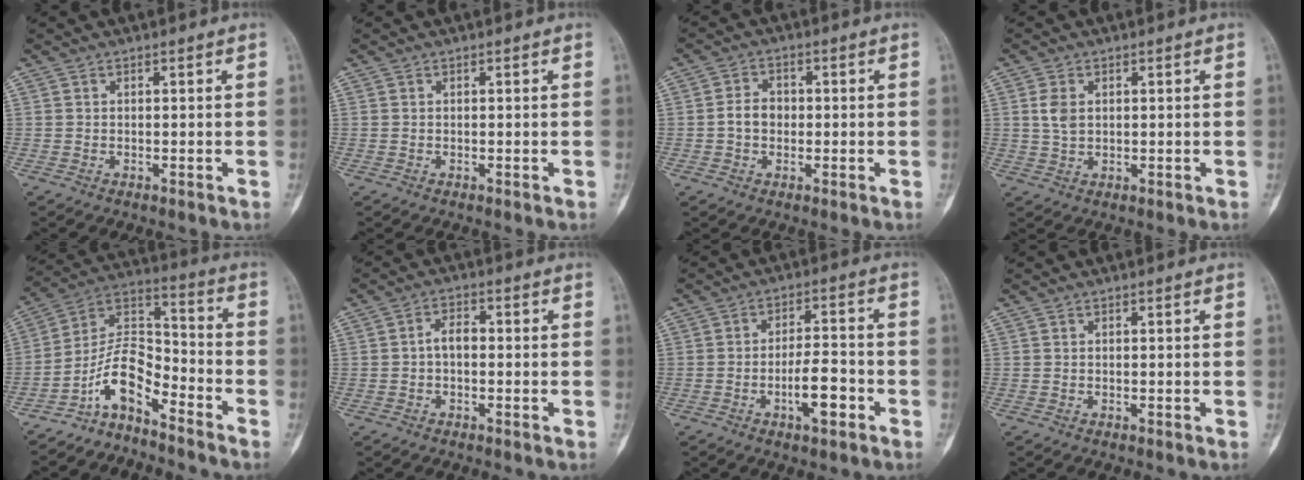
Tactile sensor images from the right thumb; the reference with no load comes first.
{"total": 0.0}
{"total": 4.1, "force": [-0.4, 3.2, 2.5], "torque": [-0.035, 0.014, -0.013]}
{"total": 3.3, "force": [0.8, 2.2, 2.4], "torque": [-0.044, -0.001, 0.018]}
{"total": 10.1, "force": [-7.0, 4.2, 6.1], "torque": [-0.103, 0.092, -0.140]}
{"total": 3.2, "force": [-0.4, 1.9, 2.5], "torque": [-0.037, 0.016, -0.013]}
{"total": 7.5, "force": [-3.0, 2.7, 6.3], "torque": [-0.096, 0.023, -0.049]}
{"total": 0.0}